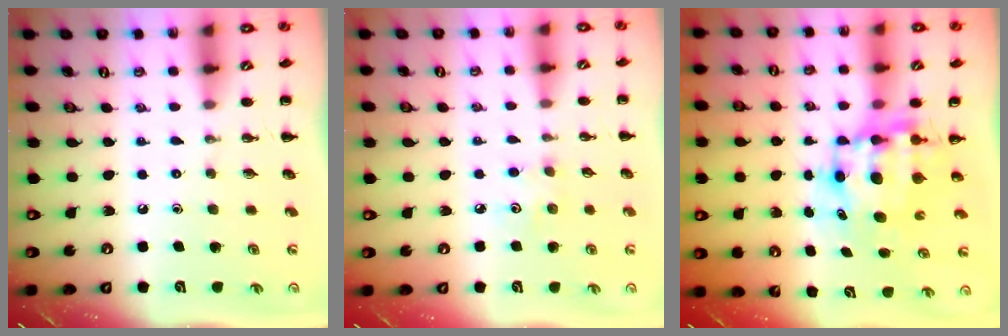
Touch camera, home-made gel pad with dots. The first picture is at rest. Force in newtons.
{"total": 3.9, "press": 3.8, "slide": 0.9}
{"total": 8.6, "press": 8.2, "slide": 2.3}